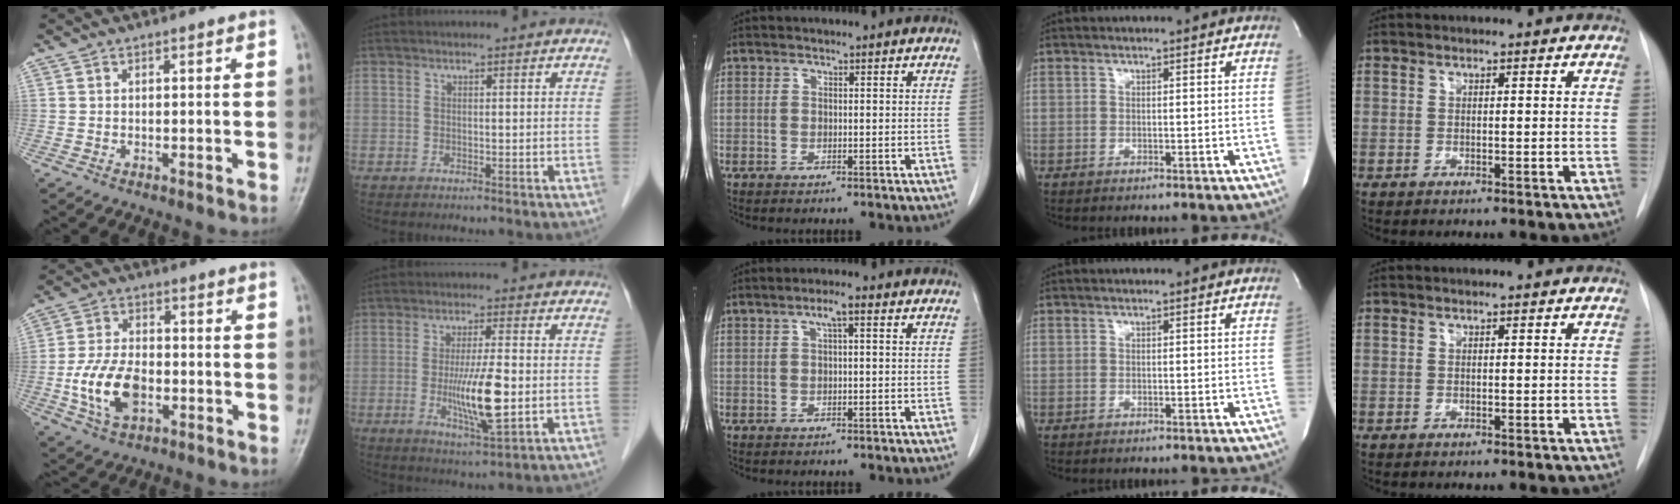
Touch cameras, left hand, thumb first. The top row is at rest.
{"thumb": {"total": 11.4, "force": [-2.8, 7.0, 8.5], "torque": [-0.156, 0.010, -0.052]}, "index": {"total": 8.7, "force": [-1.2, 0.7, 8.6], "torque": [-0.160, -0.021, -0.023]}, "middle": {"total": 2.4, "force": [0.9, 0.4, 2.2], "torque": [-0.039, 0.009, 0.015]}}